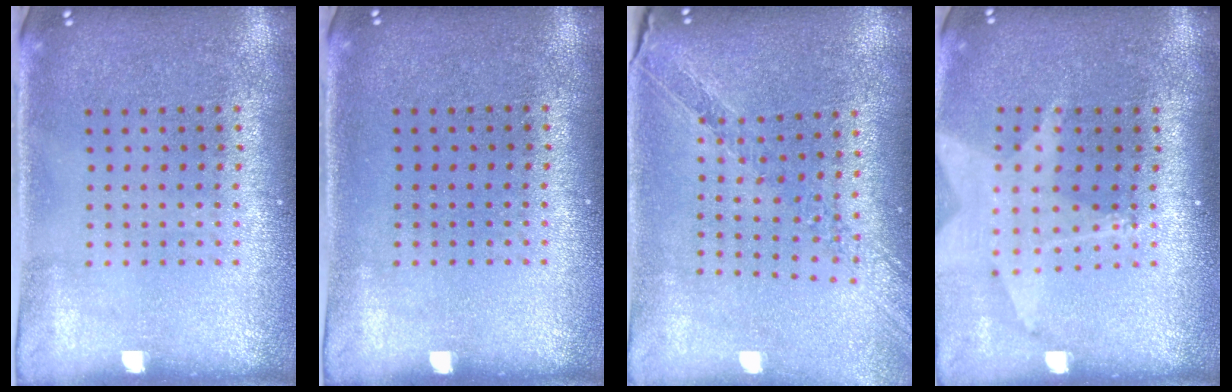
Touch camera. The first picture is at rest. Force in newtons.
{"total": 0.0}
{"total": 1.1, "press": 1.1, "slide": 0.2}
{"total": 1.8, "press": 1.5, "slide": 1.0}